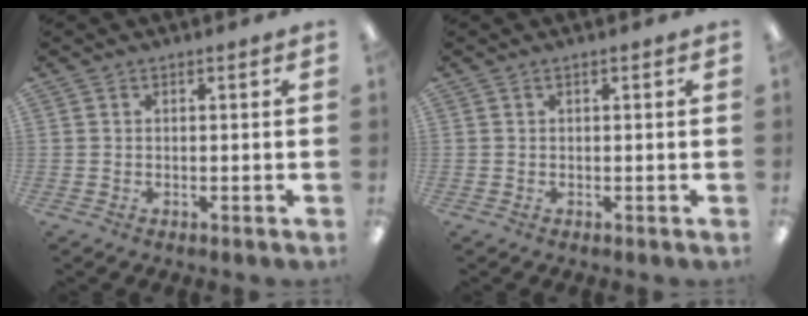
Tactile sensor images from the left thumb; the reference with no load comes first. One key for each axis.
{"total": 0.0}